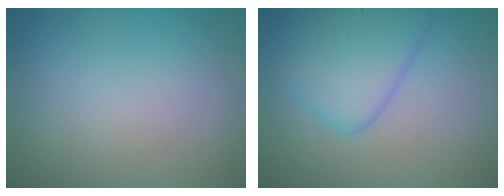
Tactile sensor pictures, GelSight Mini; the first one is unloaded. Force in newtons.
{"total": 4.8, "press": 4.8, "slide": 0.1}